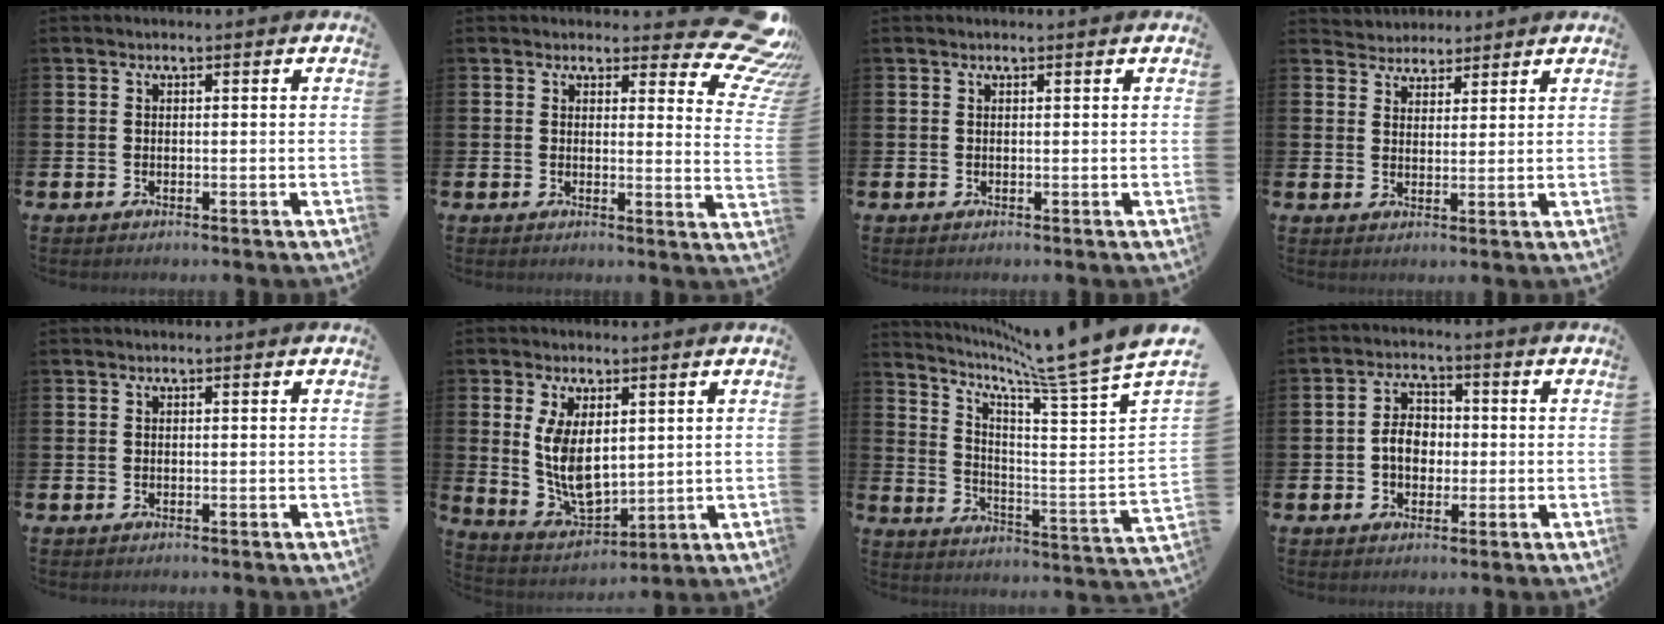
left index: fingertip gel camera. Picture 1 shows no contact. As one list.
[{"total": 6.3, "force": [5.0, 2.3, 2.9], "torque": [-0.027, -0.044, 0.083]}, {"total": 0.0}, {"total": 3.5, "force": [3.2, 1.2, -0.7], "torque": [-0.001, -0.014, 0.058]}, {"total": 0.0}, {"total": 6.5, "force": [1.8, 3.9, 4.9], "torque": [-0.097, -0.015, 0.028]}, {"total": 9.0, "force": [7.9, -1.0, 4.3], "torque": [-0.102, -0.081, 0.120]}, {"total": 4.3, "force": [-0.6, 3.2, 2.7], "torque": [-0.049, 0.008, -0.016]}]